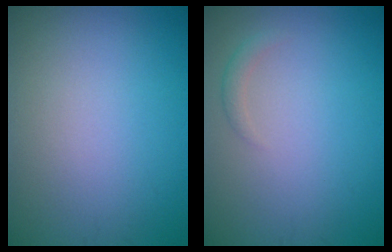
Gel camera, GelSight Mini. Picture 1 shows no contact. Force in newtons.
{"total": 0.9, "press": 0.9, "slide": 0.1}